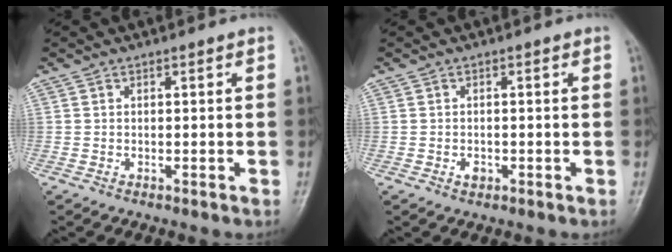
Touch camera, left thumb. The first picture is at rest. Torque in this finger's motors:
{"motor_torque": [0.01, 0.10, 0.21, 0.03, 0.00]}